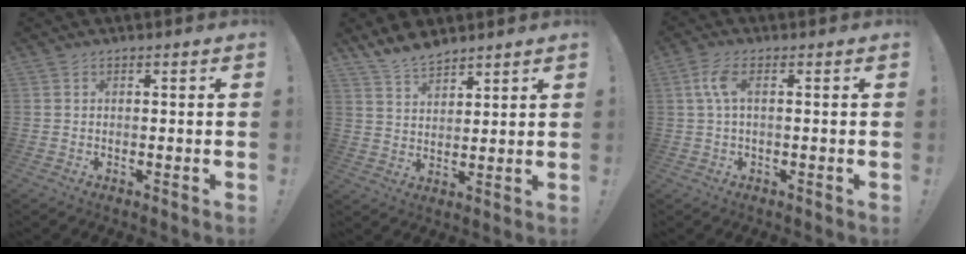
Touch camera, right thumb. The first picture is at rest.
{"total": 7.9, "force": [6.9, 2.9, 2.3], "torque": [-0.041, -0.042, 0.132]}
{"total": 5.1, "force": [0.8, 1.9, 4.6], "torque": [-0.094, 0.004, 0.015]}